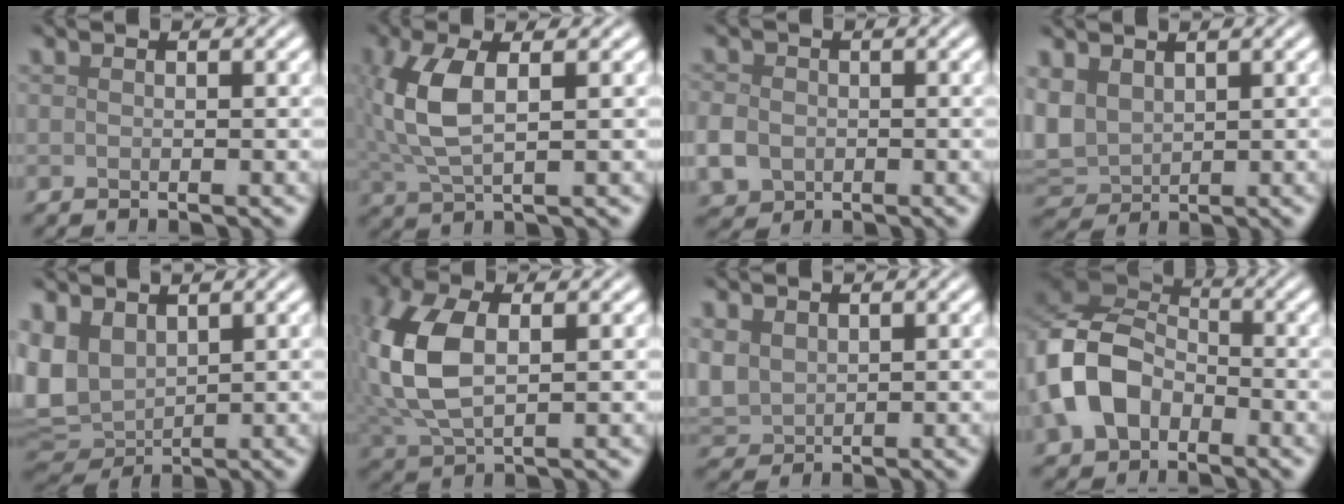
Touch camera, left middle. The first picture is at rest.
{"total": 6.0, "force": [1.1, 2.7, 5.3], "torque": [-0.135, 0.007, 0.019]}
{"total": 3.0, "force": [-0.7, 2.5, 1.4], "torque": [-0.032, -0.004, -0.016]}
{"total": 4.4, "force": [1.3, 3.3, 2.7], "torque": [-0.074, 0.000, 0.027]}
{"total": 7.0, "force": [2.2, 4.7, 4.6], "torque": [-0.140, 0.001, 0.045]}
{"total": 8.3, "force": [1.0, 4.7, 6.8], "torque": [-0.182, 0.003, 0.018]}
{"total": 3.1, "force": [1.3, 2.4, 1.6], "torque": [-0.050, 0.000, 0.028]}
{"total": 8.8, "force": [-2.8, 6.5, 5.2], "torque": [-0.120, 0.003, -0.074]}